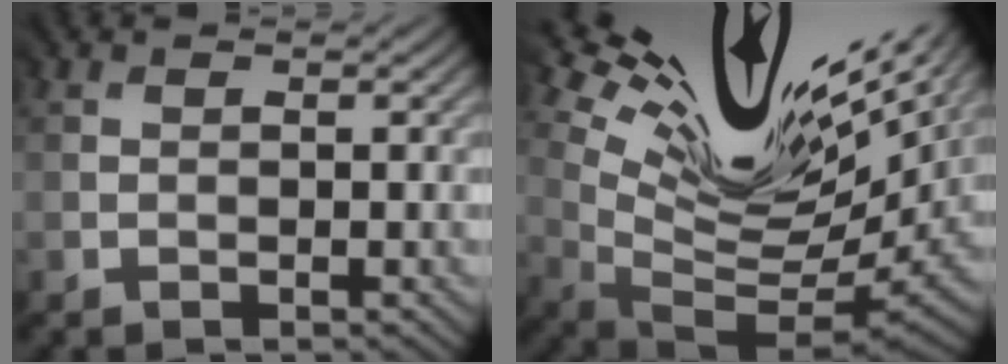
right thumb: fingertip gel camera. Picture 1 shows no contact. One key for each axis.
{"total": 16.6, "fx": 9.5, "fy": 4.6, "fz": 12.8, "tx": -0.202, "ty": 0.021, "tz": 0.170}